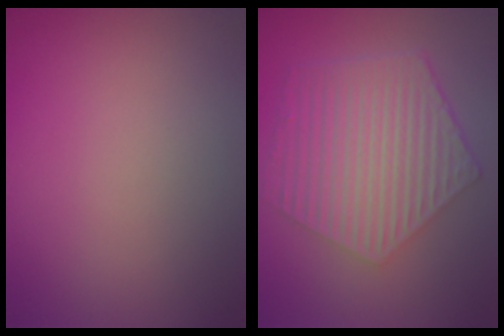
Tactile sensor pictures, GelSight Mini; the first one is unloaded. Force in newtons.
{"total": 6.6, "press": 4.7, "slide": 4.6}